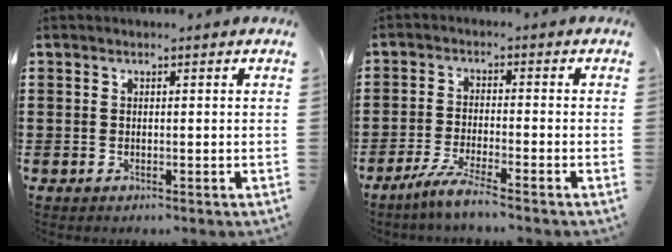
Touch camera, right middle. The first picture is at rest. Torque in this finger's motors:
{"motor_torque": [2.14, 0.00, 0.09, 0.06]}